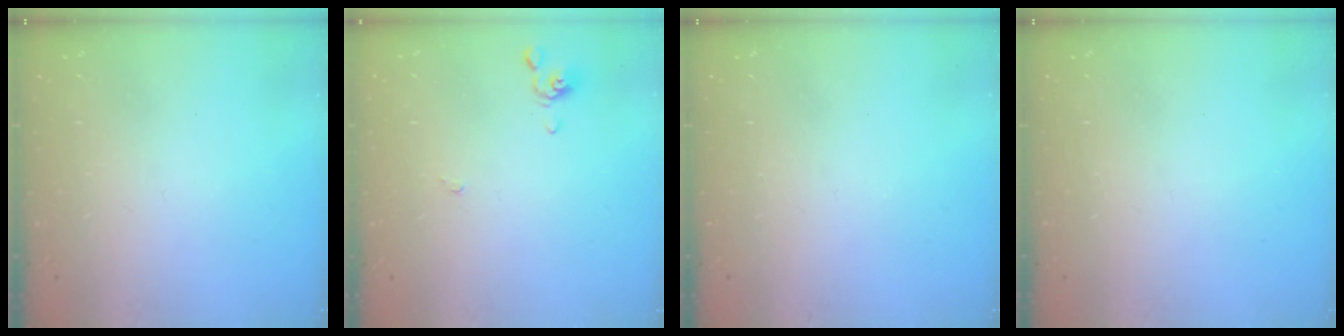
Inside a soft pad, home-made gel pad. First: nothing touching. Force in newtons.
{"total": 0.0}
{"total": 0.0}
{"total": 0.0}